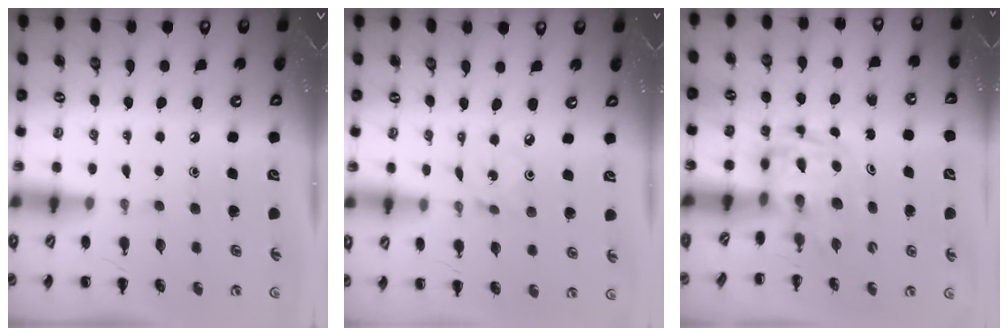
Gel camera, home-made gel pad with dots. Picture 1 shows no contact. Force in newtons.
{"total": 0.8, "press": 0.8, "slide": 0.2}
{"total": 2.9, "press": 2.9, "slide": 0.5}